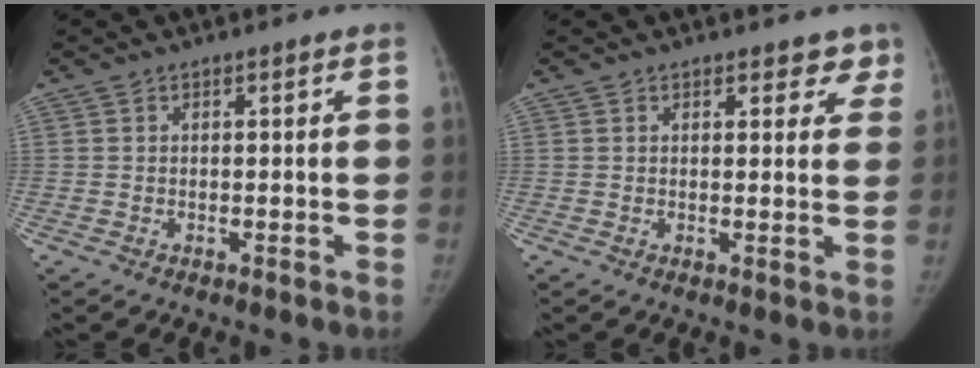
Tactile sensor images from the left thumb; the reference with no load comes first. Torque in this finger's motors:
{"motor_torque": [-0.14, 0.08, 0.32, 0.24, -0.04]}